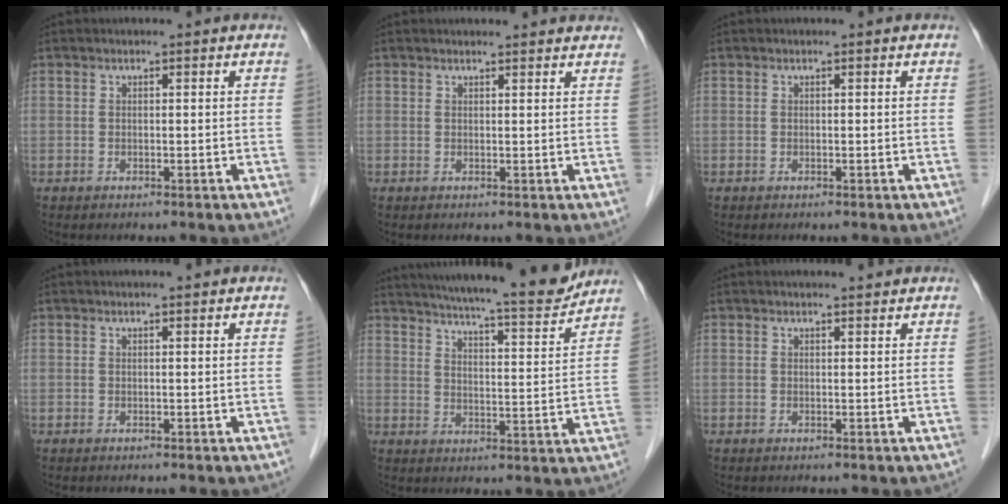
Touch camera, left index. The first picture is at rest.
{"total": 4.5, "force": [4.3, 0.7, 1.0], "torque": [-0.010, 0.006, 0.038]}
{"total": 0.0}
{"total": 0.7, "force": [0.6, -0.1, 0.4], "torque": [-0.007, 0.002, 0.010]}
{"total": 17.5, "force": [16.0, 0.8, 7.2], "torque": [-0.114, -0.026, 0.218]}
{"total": 2.0, "force": [1.9, 0.0, 0.6], "torque": [-0.009, 0.004, 0.022]}